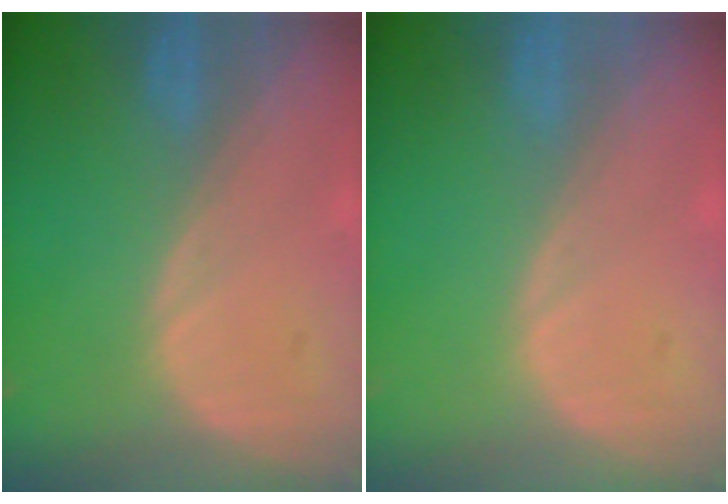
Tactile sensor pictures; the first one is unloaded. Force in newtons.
{"total": 0.0}